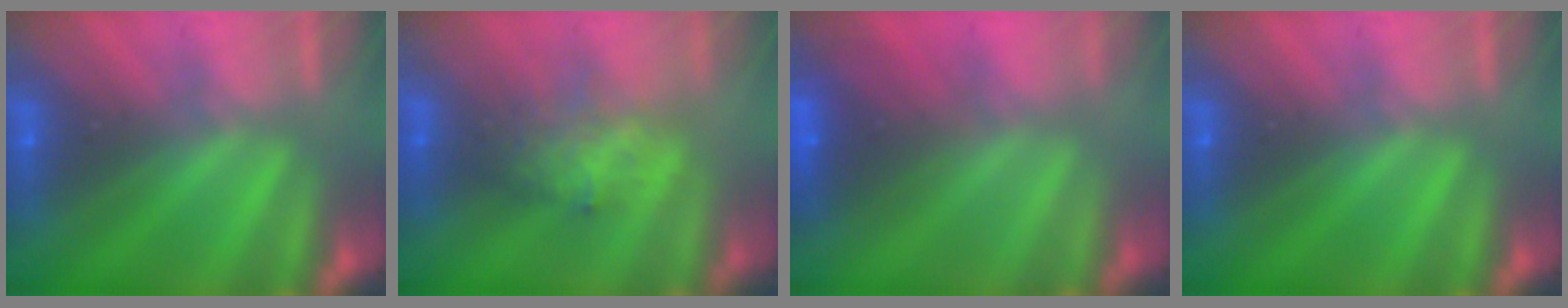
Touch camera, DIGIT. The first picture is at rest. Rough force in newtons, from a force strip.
{"total": 2.6}
{"total": 2.9}
{"total": 0.0}